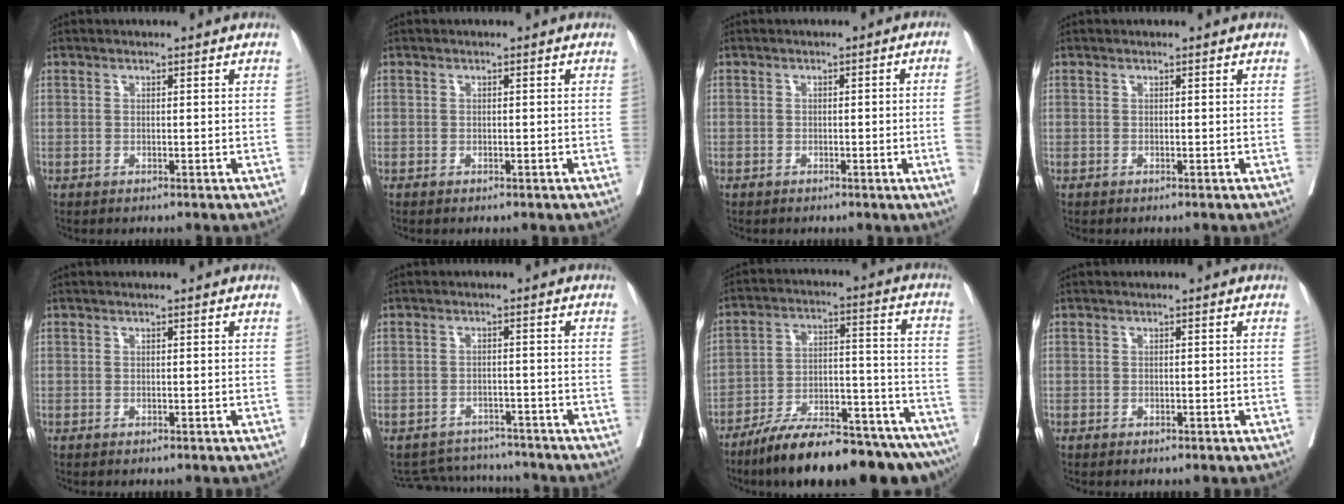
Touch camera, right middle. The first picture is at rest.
{"total": 0.9, "force": [-0.7, 0.2, 0.5], "torque": [-0.014, -0.005, -0.007]}
{"total": 4.4, "force": [-0.9, -1.0, 4.1], "torque": [-0.050, -0.002, -0.011]}
{"total": 0.0}
{"total": 0.0}
{"total": 7.0, "force": [-6.8, 1.5, -0.3], "torque": [0.003, 0.010, -0.094]}
{"total": 22.7, "force": [-18.5, 3.5, 12.8], "torque": [-0.138, 0.019, -0.281]}
{"total": 1.3, "force": [-1.0, 0.5, 0.7], "torque": [-0.015, -0.004, -0.009]}